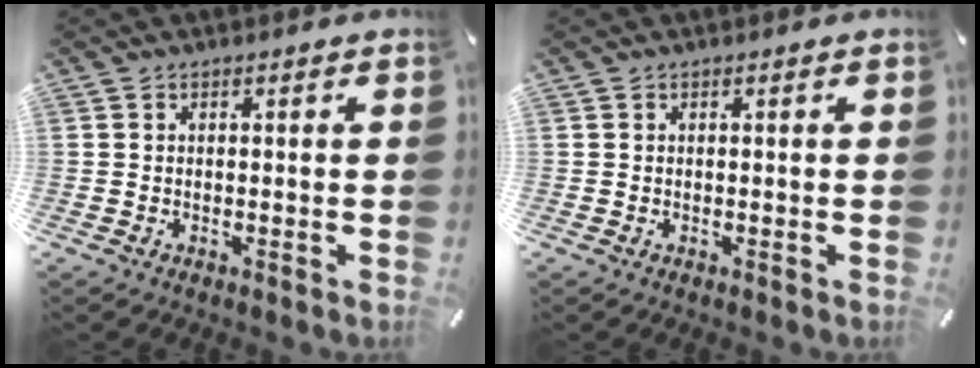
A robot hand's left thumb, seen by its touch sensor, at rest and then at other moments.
{"total": 0.0}